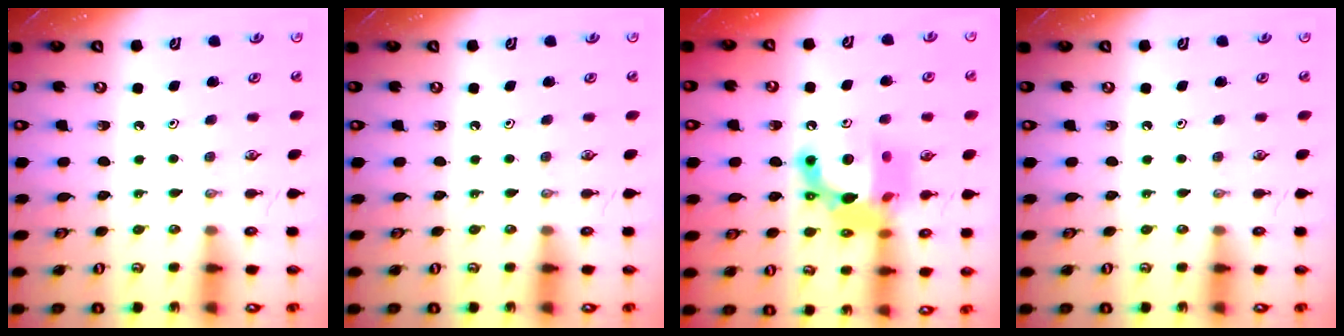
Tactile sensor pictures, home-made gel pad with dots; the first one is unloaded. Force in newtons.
{"total": 0.0}
{"total": 16.3, "press": 16.3, "slide": 1.2}
{"total": 0.0}